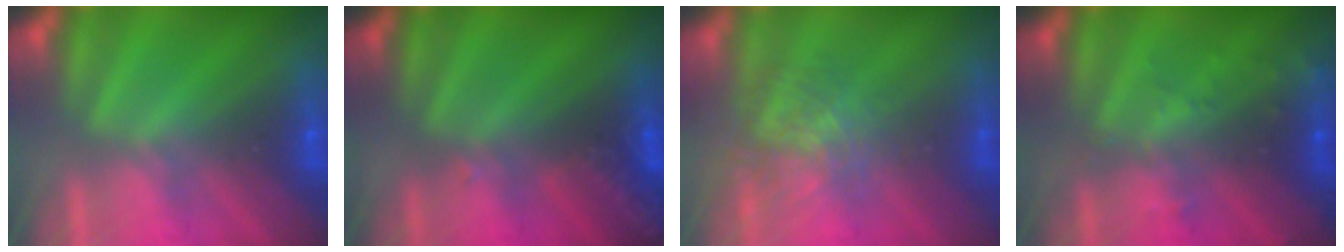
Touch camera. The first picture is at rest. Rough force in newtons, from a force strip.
{"total": 2.8}
{"total": 2.7}
{"total": 3.0}